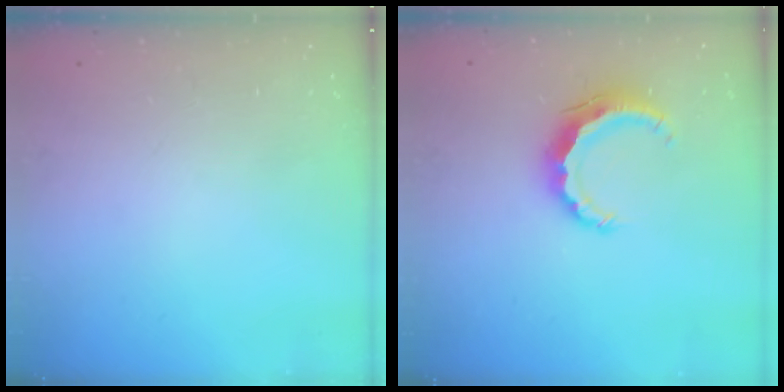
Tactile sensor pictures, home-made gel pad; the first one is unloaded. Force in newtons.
{"total": 7.4, "press": 7.4, "slide": 0.6}